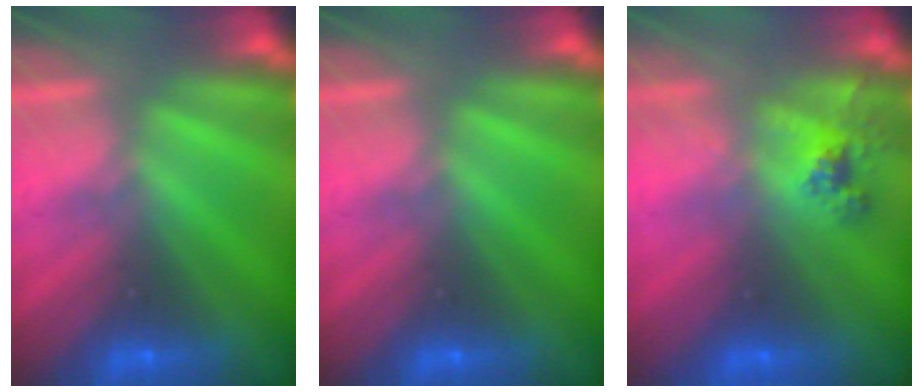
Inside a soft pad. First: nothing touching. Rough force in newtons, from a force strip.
{"total": 0.0}
{"total": 2.6}